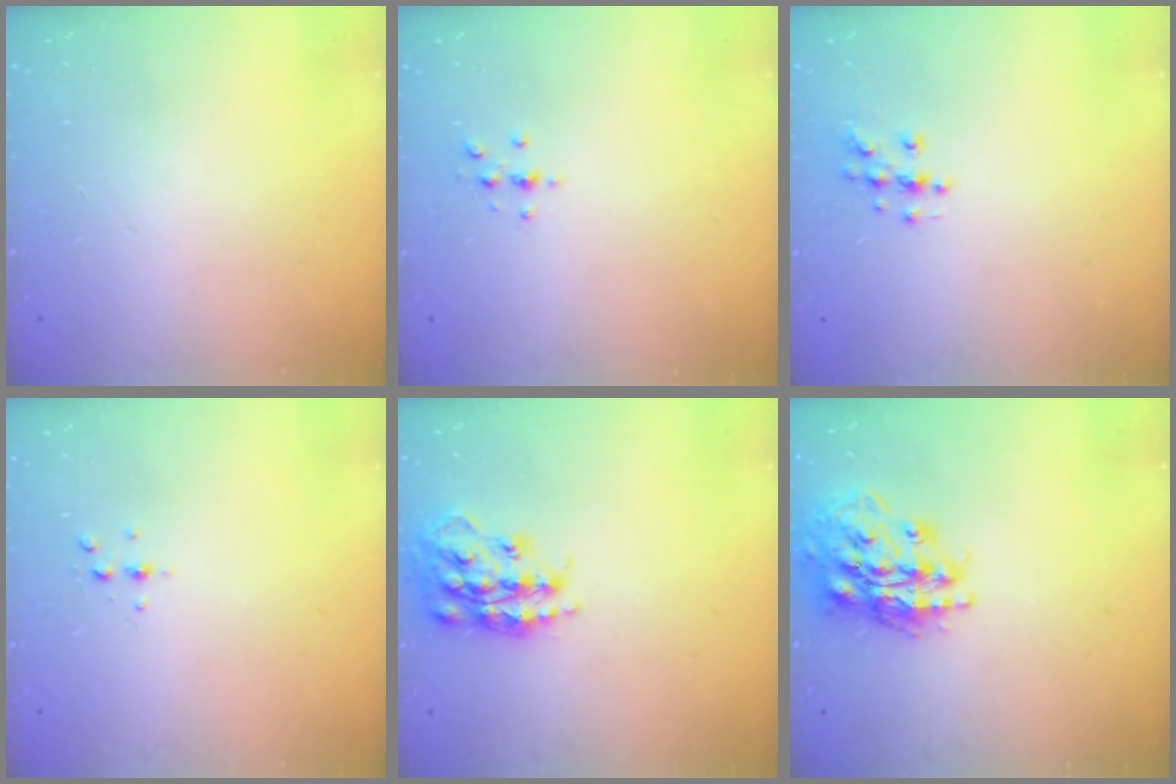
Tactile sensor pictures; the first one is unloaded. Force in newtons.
{"total": 2.3, "press": 2.3, "slide": 0.2}
{"total": 5.0, "press": 4.7, "slide": 1.6}
{"total": 3.7, "press": 3.6, "slide": 0.5}
{"total": 17.5, "press": 17.4, "slide": 1.1}
{"total": 17.4, "press": 17.3, "slide": 2.4}